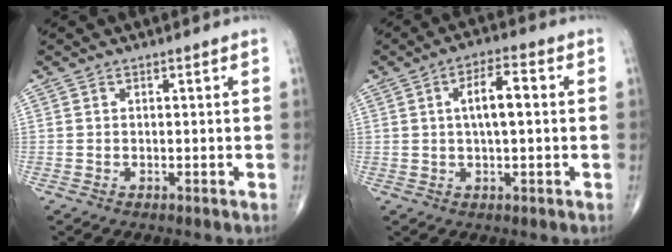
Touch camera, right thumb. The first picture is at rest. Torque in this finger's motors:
{"motor_torque": [-0.01, 0.19, 0.15, 0.10, 0.09]}